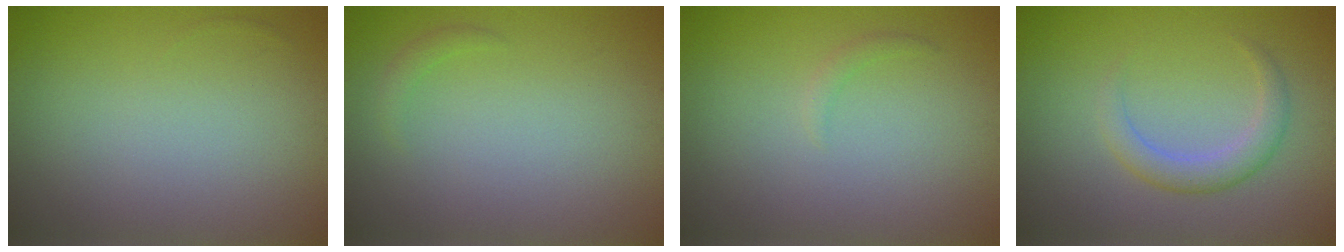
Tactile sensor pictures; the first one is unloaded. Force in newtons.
{"total": 0.9, "press": 0.9, "slide": 0.0}
{"total": 0.7, "press": 0.7, "slide": 0.1}
{"total": 2.5, "press": 2.5, "slide": 0.2}